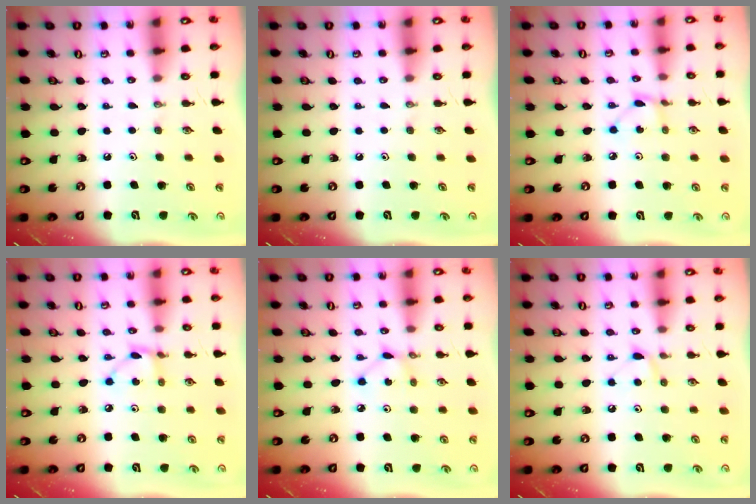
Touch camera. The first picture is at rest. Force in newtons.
{"total": 0.0}
{"total": 2.4, "press": 2.4, "slide": 0.3}
{"total": 3.6, "press": 3.6, "slide": 0.2}
{"total": 2.8, "press": 2.8, "slide": 0.1}
{"total": 6.2, "press": 6.2, "slide": 0.8}